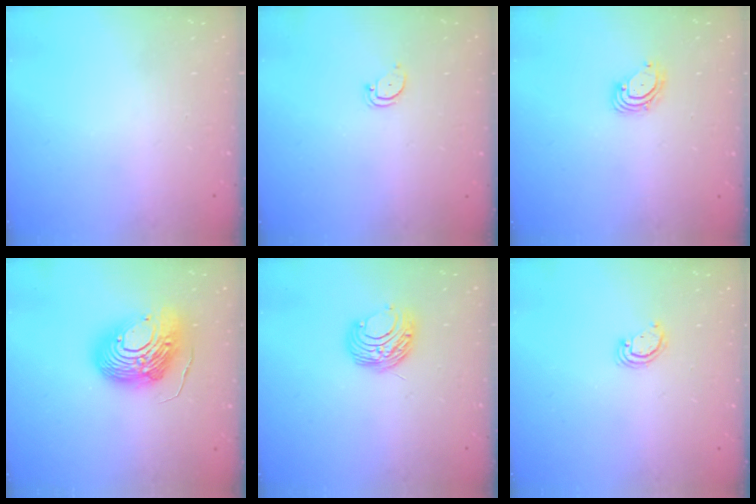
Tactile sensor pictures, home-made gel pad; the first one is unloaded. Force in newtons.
{"total": 2.6, "press": 2.6, "slide": 0.0}
{"total": 4.0, "press": 4.0, "slide": 0.5}
{"total": 17.4, "press": 17.3, "slide": 1.6}
{"total": 8.7, "press": 8.7, "slide": 0.6}
{"total": 2.6, "press": 2.6, "slide": 0.3}